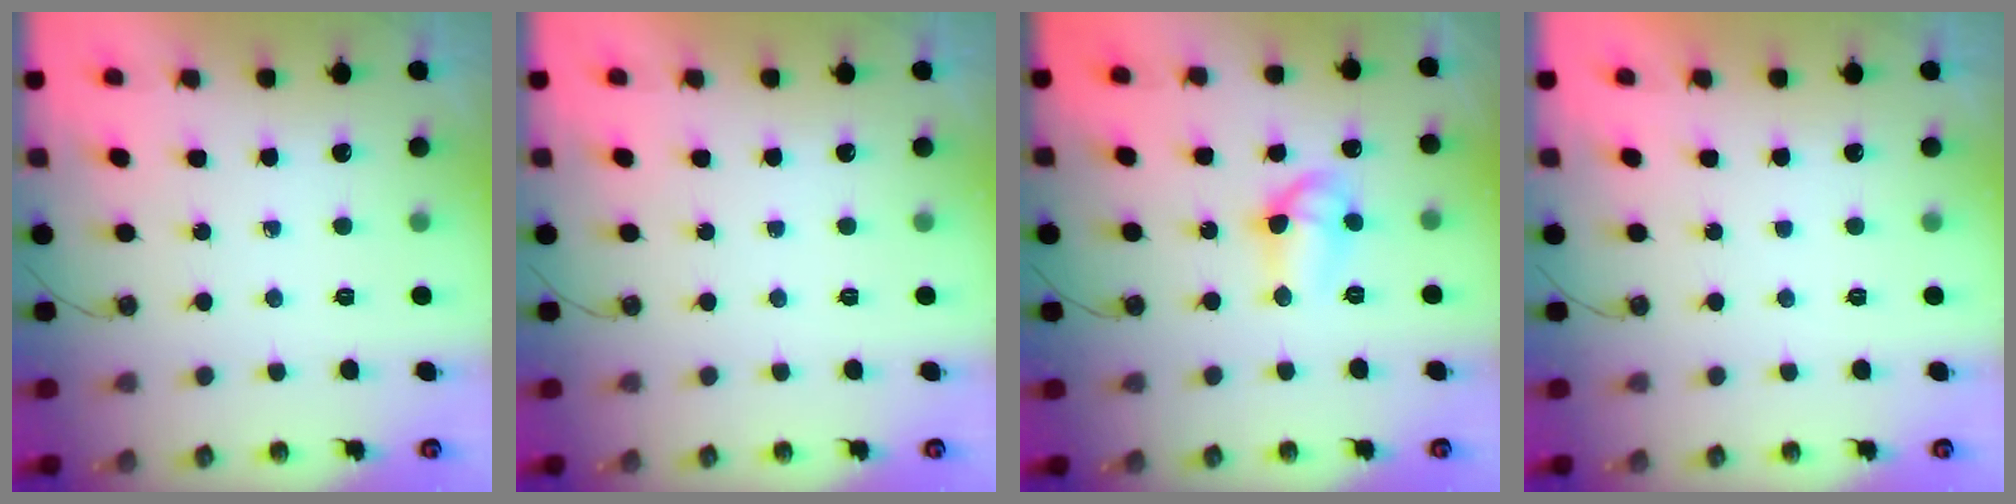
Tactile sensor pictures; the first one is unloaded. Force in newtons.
{"total": 0.0}
{"total": 8.8, "press": 8.7, "slide": 1.5}
{"total": 0.0}